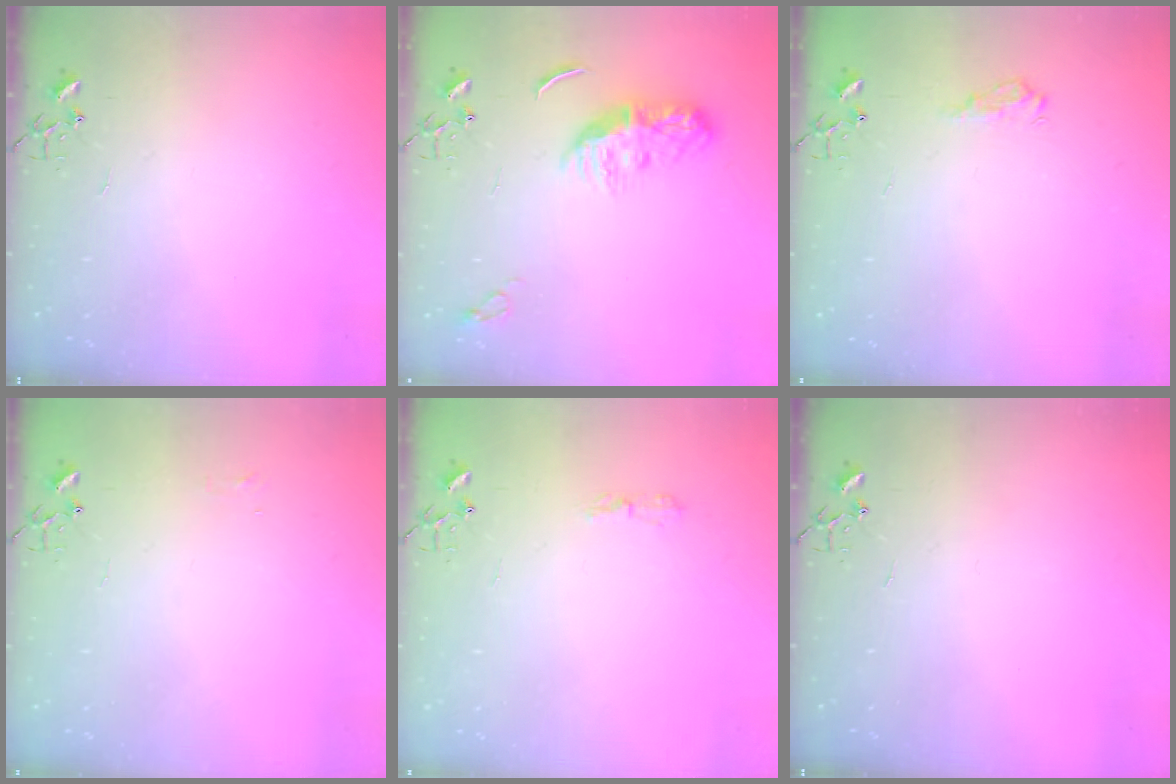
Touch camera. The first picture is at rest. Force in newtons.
{"total": 9.1, "press": 9.1, "slide": 0.2}
{"total": 8.2, "press": 8.2, "slide": 0.9}
{"total": 3.8, "press": 3.8, "slide": 0.6}
{"total": 3.1, "press": 3.1, "slide": 0.6}
{"total": 0.0}